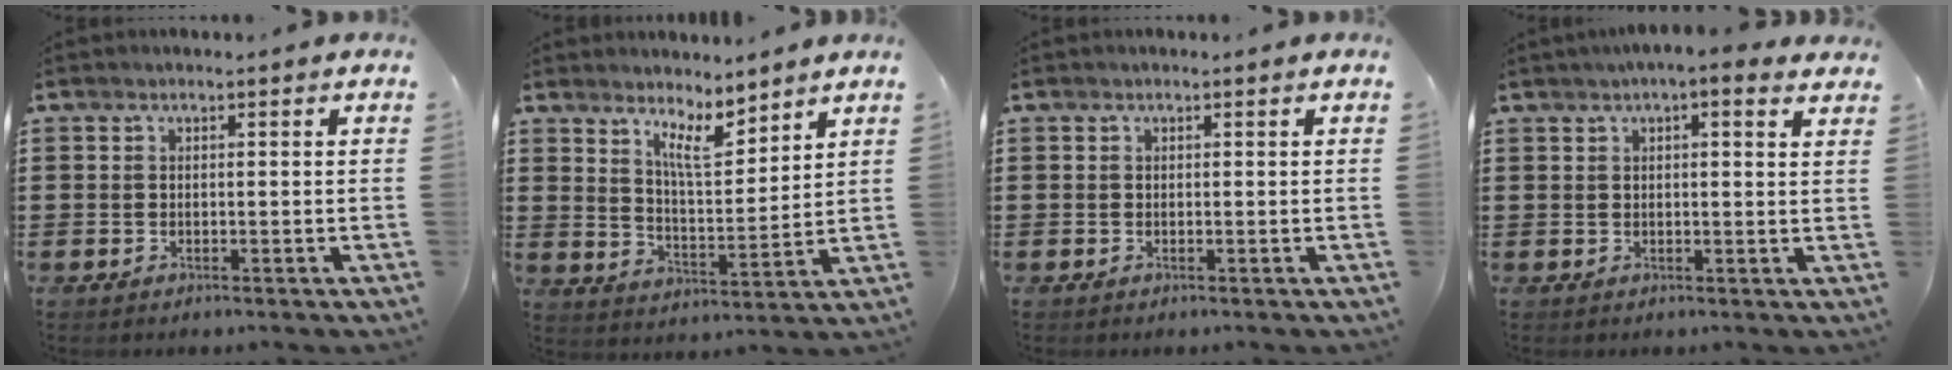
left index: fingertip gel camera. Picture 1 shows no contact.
{"total": 7.1, "force": [6.0, 1.7, 3.6], "torque": [-0.069, -0.029, 0.104]}
{"total": 0.0}
{"total": 3.5, "force": [2.6, 0.2, 2.3], "torque": [-0.043, -0.001, 0.044]}